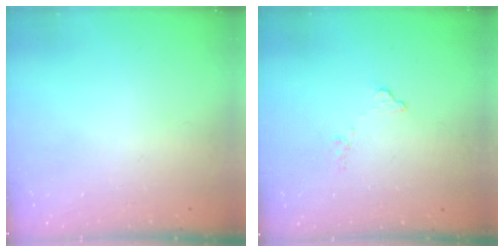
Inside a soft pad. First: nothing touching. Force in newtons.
{"total": 7.7, "press": 7.6, "slide": 0.3}